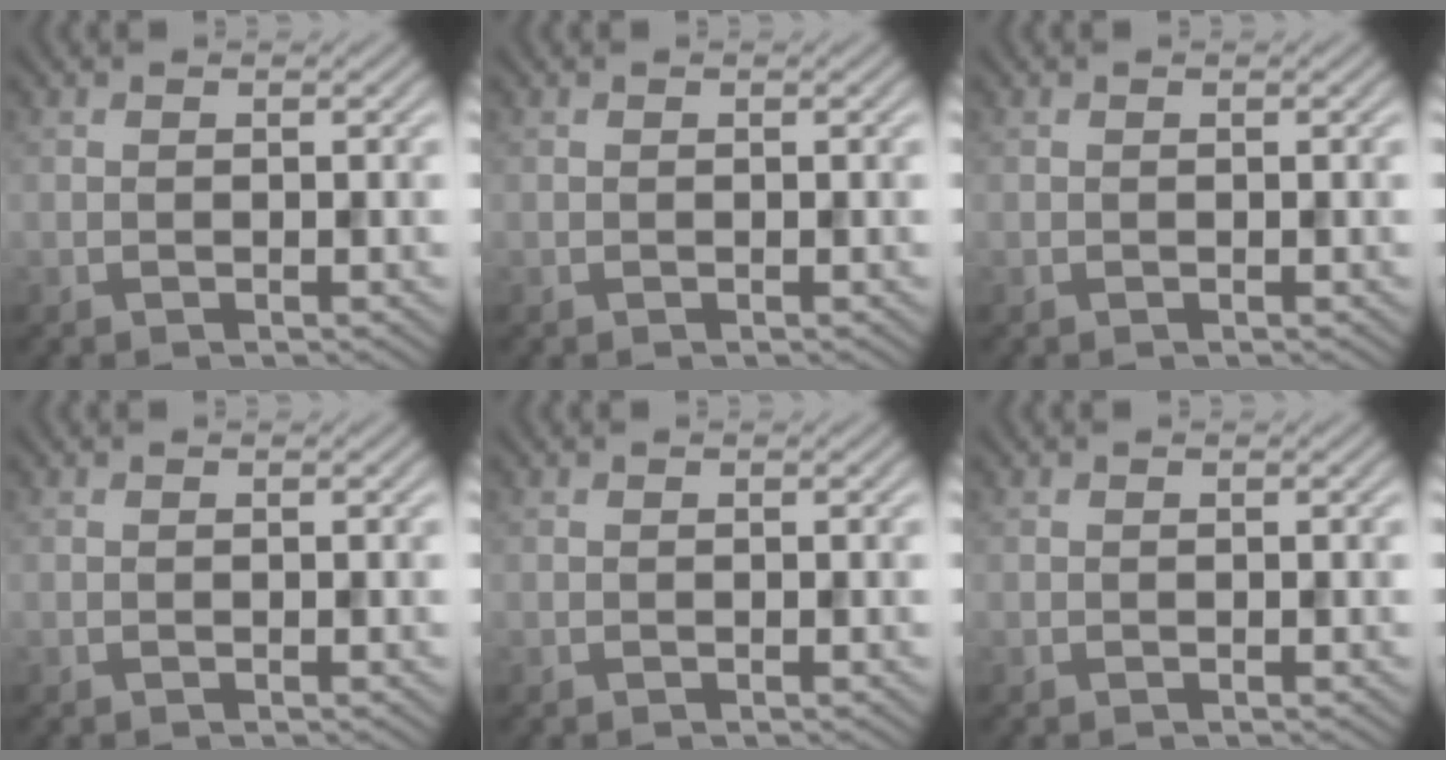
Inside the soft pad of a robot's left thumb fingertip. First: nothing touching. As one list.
[{"total": 0.0}, {"total": 0.0}, {"total": 0.0}, {"total": 0.0}, {"total": 0.0}]